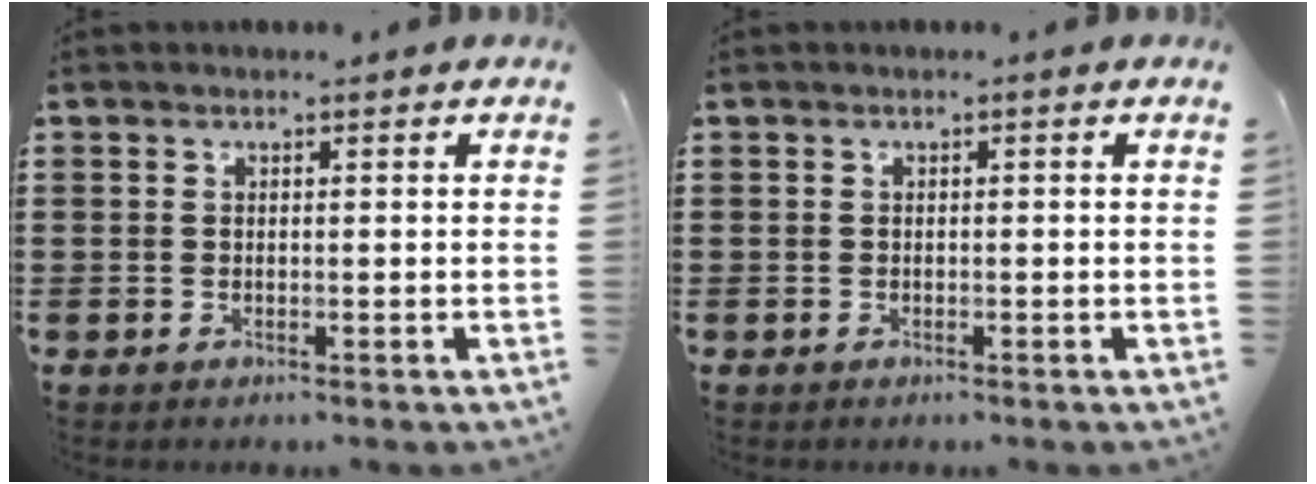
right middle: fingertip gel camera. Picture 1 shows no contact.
{"total": 0.0}